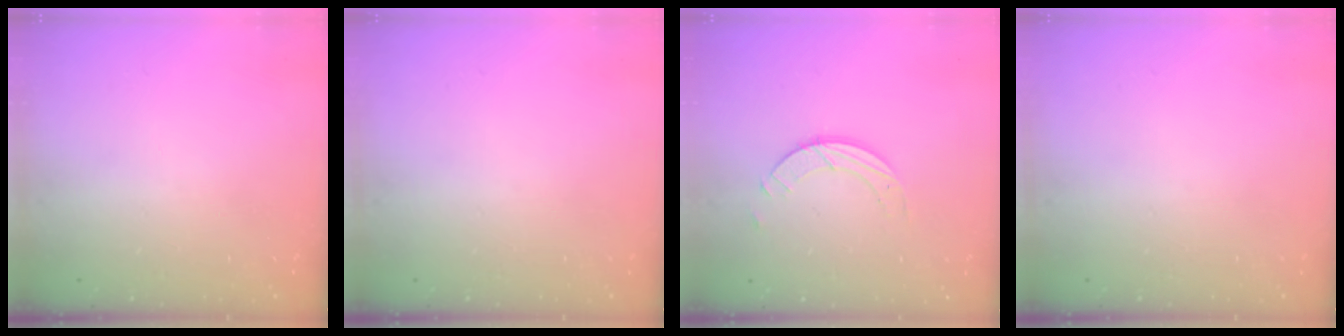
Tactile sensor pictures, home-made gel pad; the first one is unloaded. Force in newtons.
{"total": 0.0}
{"total": 3.2, "press": 3.2, "slide": 0.3}
{"total": 0.0}